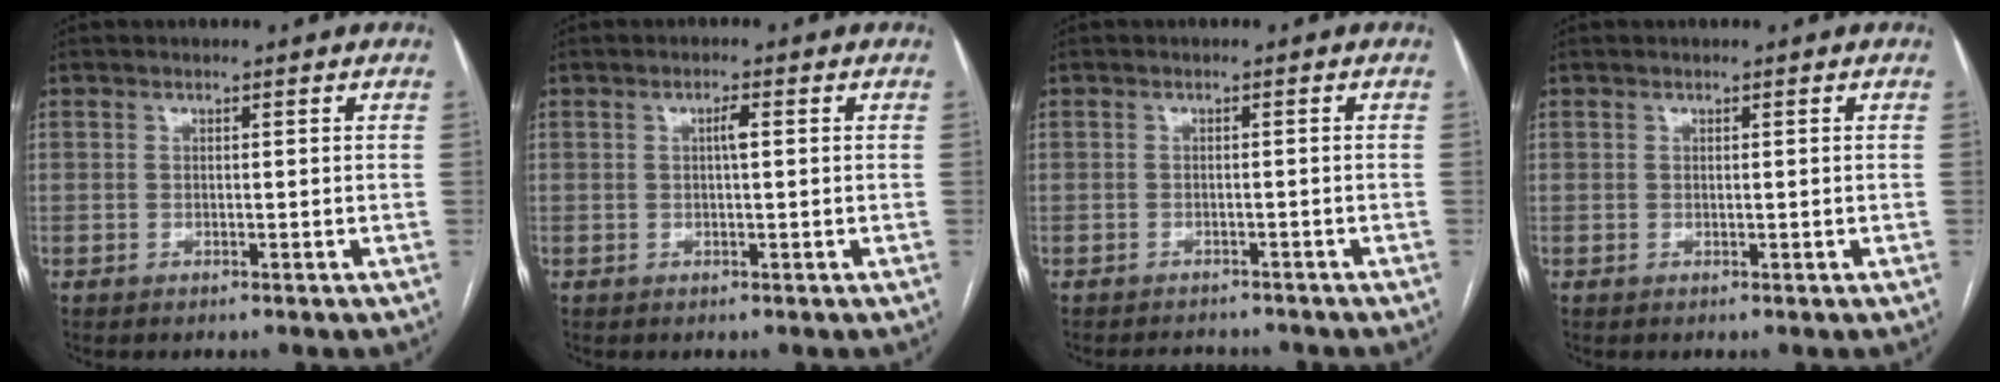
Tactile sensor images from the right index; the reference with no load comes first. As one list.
[{"total": 1.6, "force": [0.3, 0.2, 1.6], "torque": [-0.027, 0.004, 0.003]}, {"total": 4.8, "force": [-4.5, 1.4, 0.7], "torque": [-0.005, -0.002, -0.058]}, {"total": 0.0}]